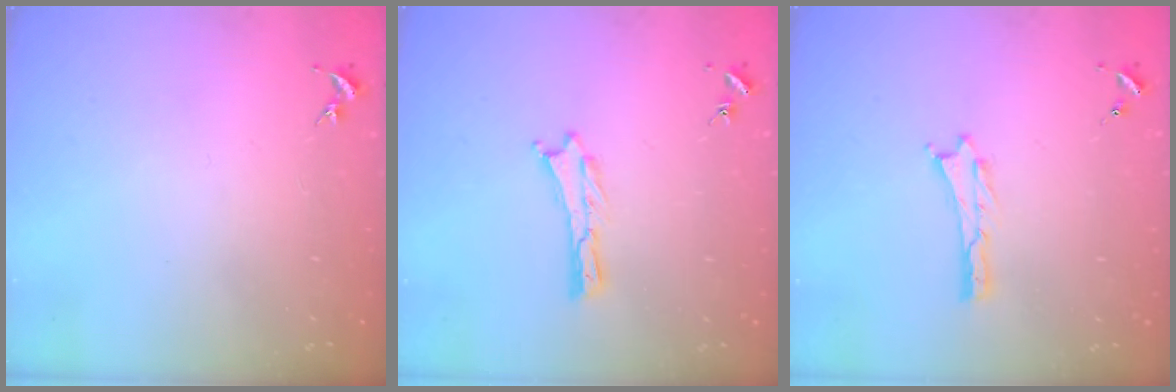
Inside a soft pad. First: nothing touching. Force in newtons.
{"total": 0.0}
{"total": 0.0}